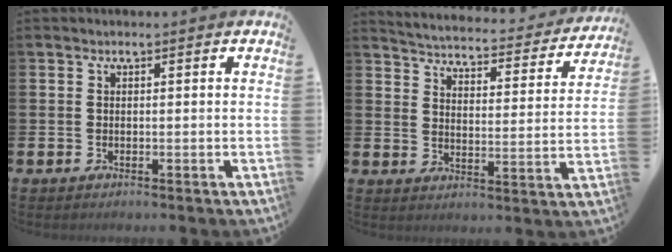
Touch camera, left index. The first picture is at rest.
{"total": 4.3, "force": [4.2, 0.6, 0.7], "torque": [-0.039, -0.039, 0.064]}